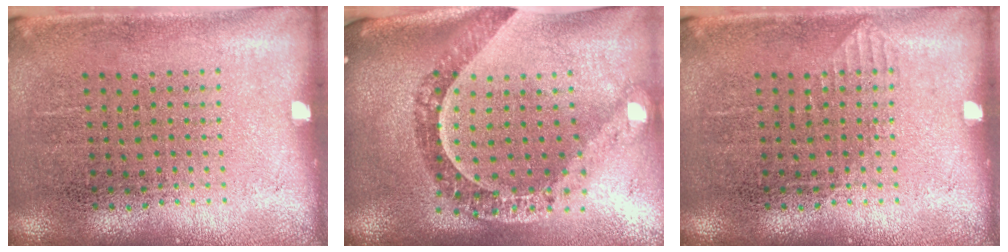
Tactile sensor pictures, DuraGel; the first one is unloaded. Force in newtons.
{"total": 1.8, "press": 1.6, "slide": 0.8}
{"total": 0.6, "press": 0.5, "slide": 0.2}